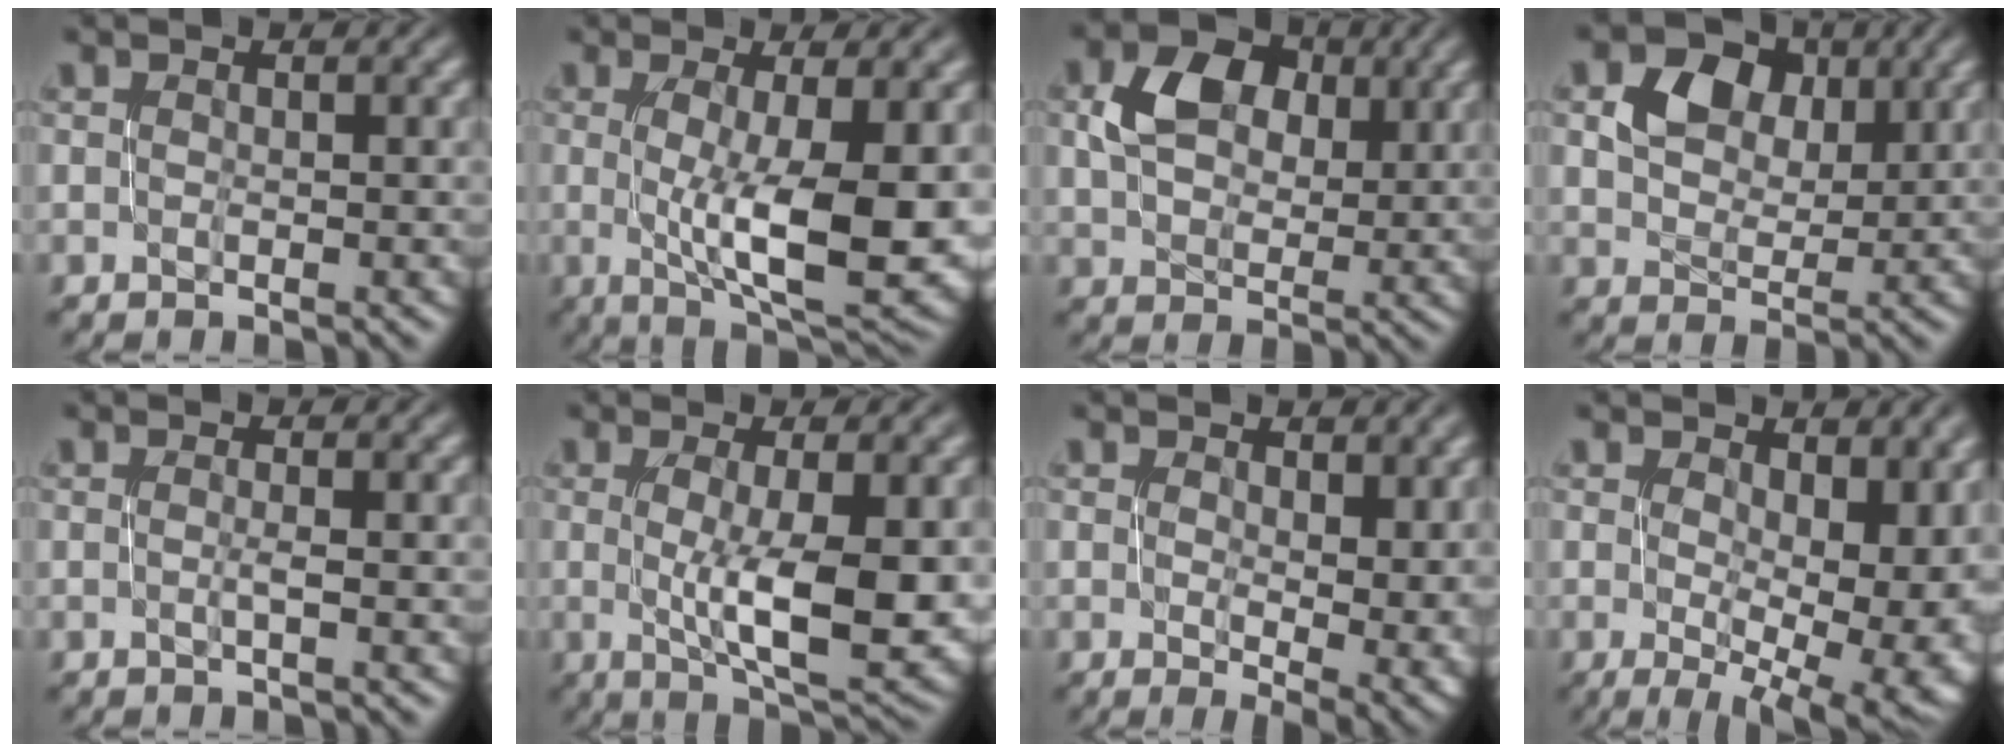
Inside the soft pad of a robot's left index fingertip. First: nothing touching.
{"total": 10.3, "force": [-0.8, 3.0, 9.8], "torque": [-0.146, -0.016, -0.005]}
{"total": 6.0, "force": [2.2, 4.2, 3.6], "torque": [-0.068, 0.006, 0.039]}
{"total": 4.7, "force": [2.2, 3.4, 2.4], "torque": [-0.046, 0.005, 0.033]}
{"total": 0.7, "force": [-0.1, 0.1, 0.7], "torque": [-0.012, 0.001, -0.005]}
{"total": 8.2, "force": [-0.4, 2.3, 7.9], "torque": [-0.118, -0.011, 0.001]}
{"total": 7.1, "force": [0.7, 3.6, 6.0], "torque": [-0.080, -0.010, 0.017]}
{"total": 12.0, "force": [0.1, 6.1, 10.3], "torque": [-0.126, -0.008, 0.016]}